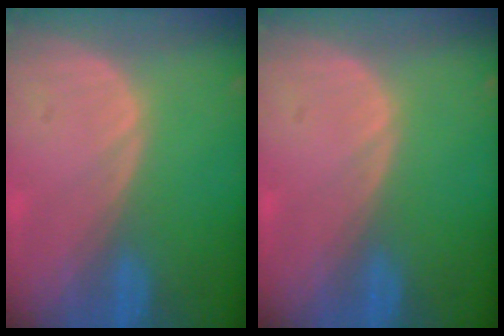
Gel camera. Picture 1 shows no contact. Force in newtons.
{"total": 0.0}